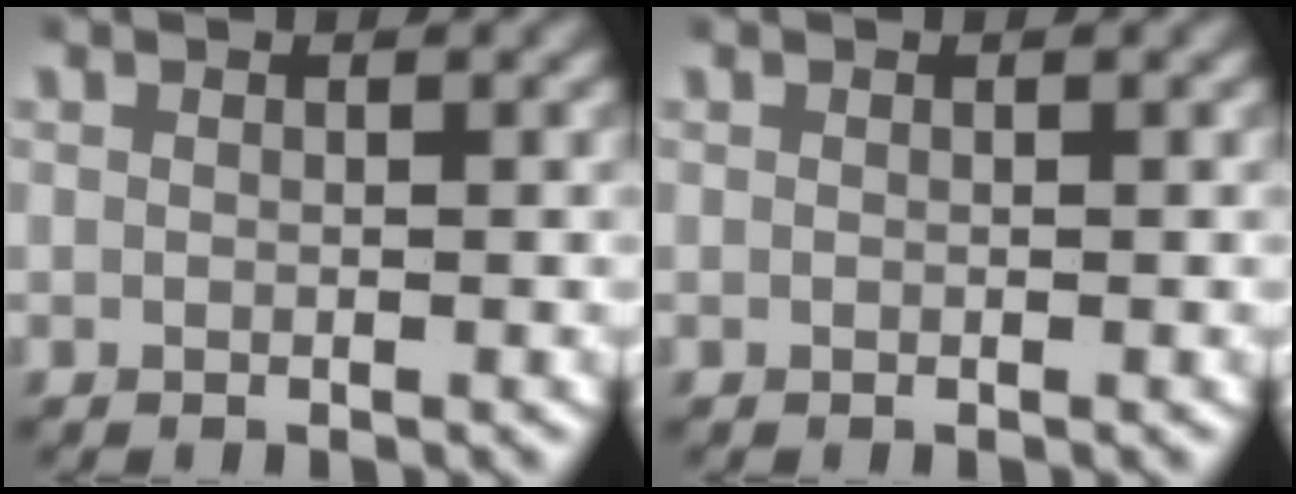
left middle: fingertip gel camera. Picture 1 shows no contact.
{"total": 0.0}